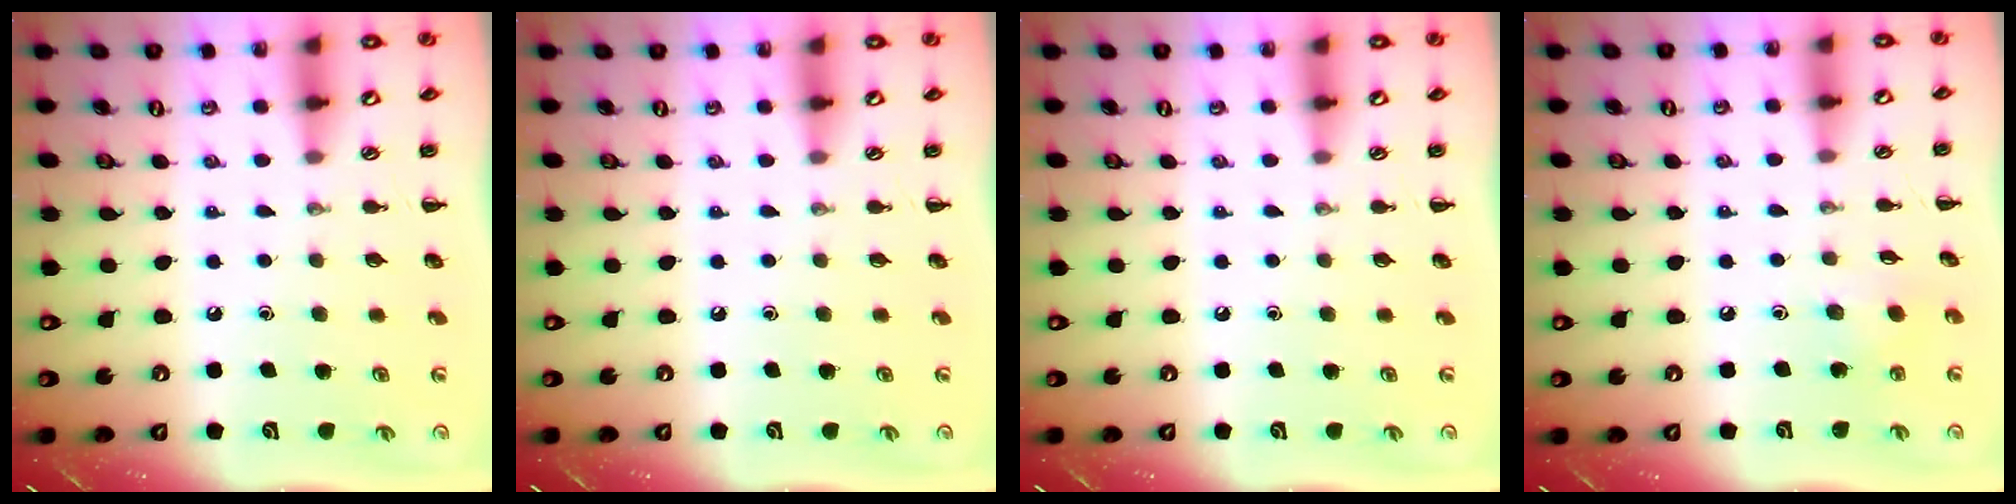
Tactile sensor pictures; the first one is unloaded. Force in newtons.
{"total": 0.0}
{"total": 0.0}
{"total": 3.0, "press": 2.9, "slide": 0.8}